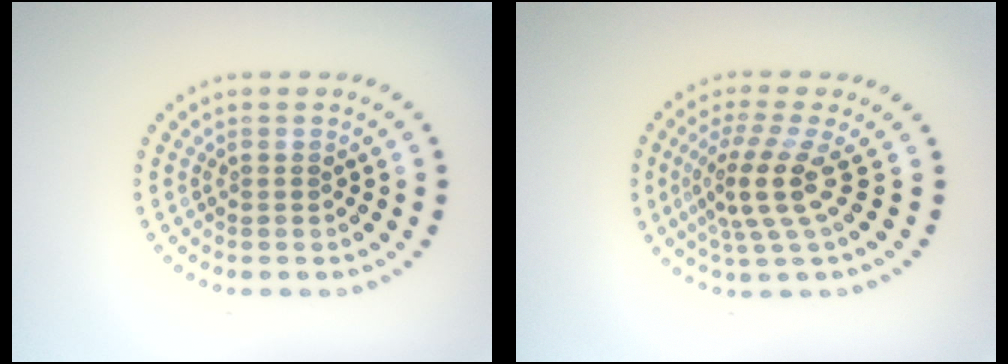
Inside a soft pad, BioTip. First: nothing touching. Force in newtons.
{"total": 4.2, "press": 3.0, "slide": 3.0}